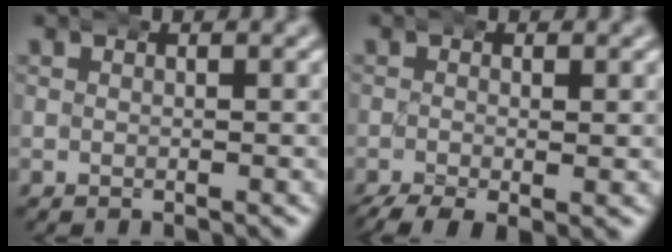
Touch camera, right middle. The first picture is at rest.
{"total": 3.7, "force": [-2.6, 1.2, 2.3], "torque": [-0.045, -0.021, -0.033]}